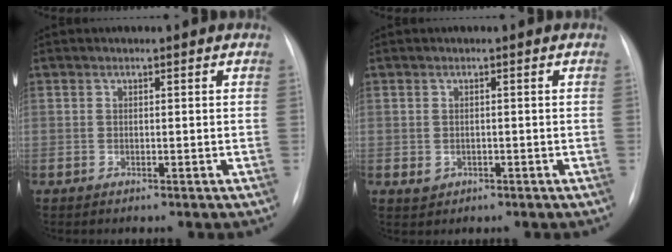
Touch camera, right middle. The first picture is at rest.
{"total": 1.6, "force": [0.5, 1.4, 0.6], "torque": [-0.010, 0.002, 0.018]}